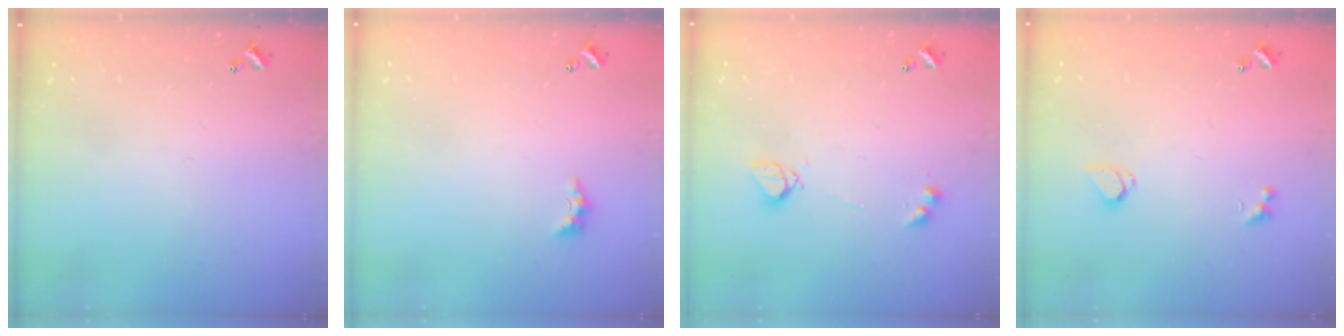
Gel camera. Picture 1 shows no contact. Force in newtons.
{"total": 2.1, "press": 2.0, "slide": 0.7}
{"total": 2.7, "press": 2.6, "slide": 0.5}
{"total": 1.4, "press": 1.2, "slide": 0.6}